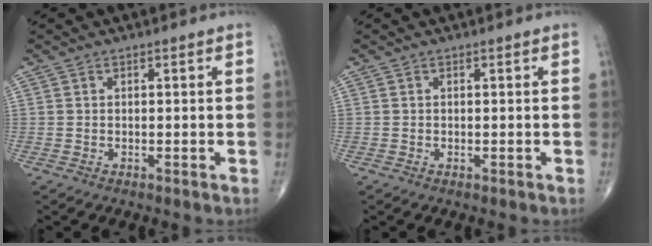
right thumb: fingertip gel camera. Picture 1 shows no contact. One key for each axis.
{"total": 0.0}